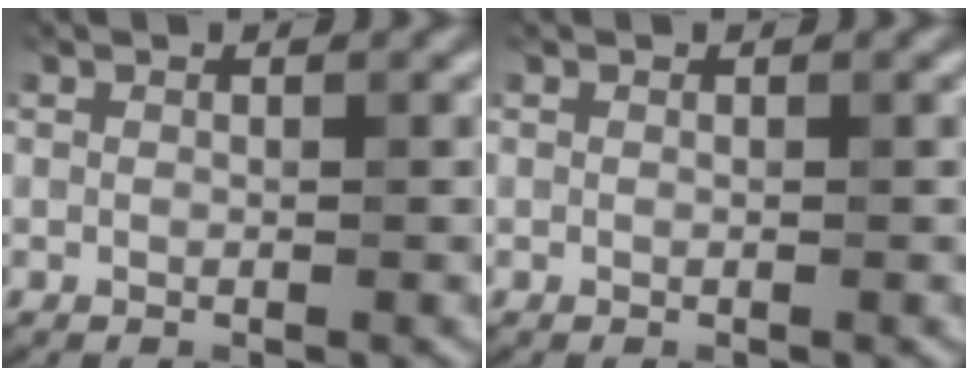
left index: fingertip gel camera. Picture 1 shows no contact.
{"total": 0.0}